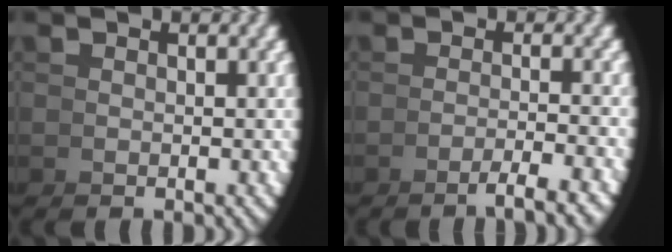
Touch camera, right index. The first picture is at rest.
{"total": 3.2, "force": [-2.2, -0.3, 2.3], "torque": [-0.012, 0.010, -0.043]}